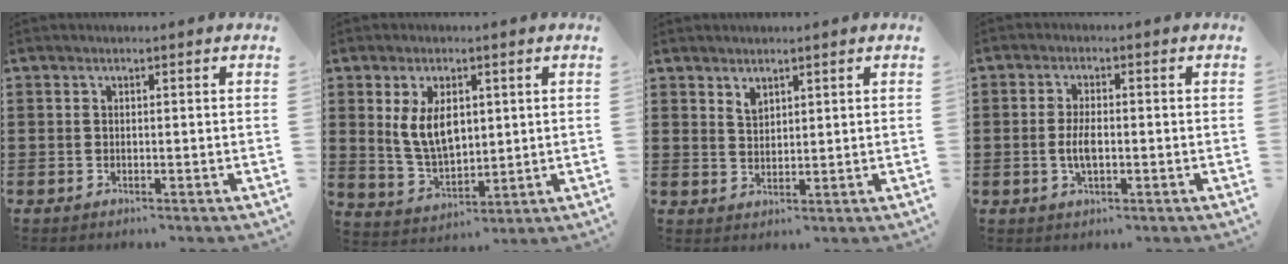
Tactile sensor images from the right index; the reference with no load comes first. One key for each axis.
{"total": 7.6, "fx": 1.9, "fy": 4.4, "fz": 5.9, "tx": -0.125, "ty": 0.008, "tz": 0.031}
{"total": 2.1, "fx": 1.7, "fy": 1.0, "fz": 0.6, "tx": -0.014, "ty": 0.001, "tz": 0.033}
{"total": 3.9, "fx": -0.5, "fy": 1.4, "fz": 3.6, "tx": -0.082, "ty": -0.006, "tz": -0.013}